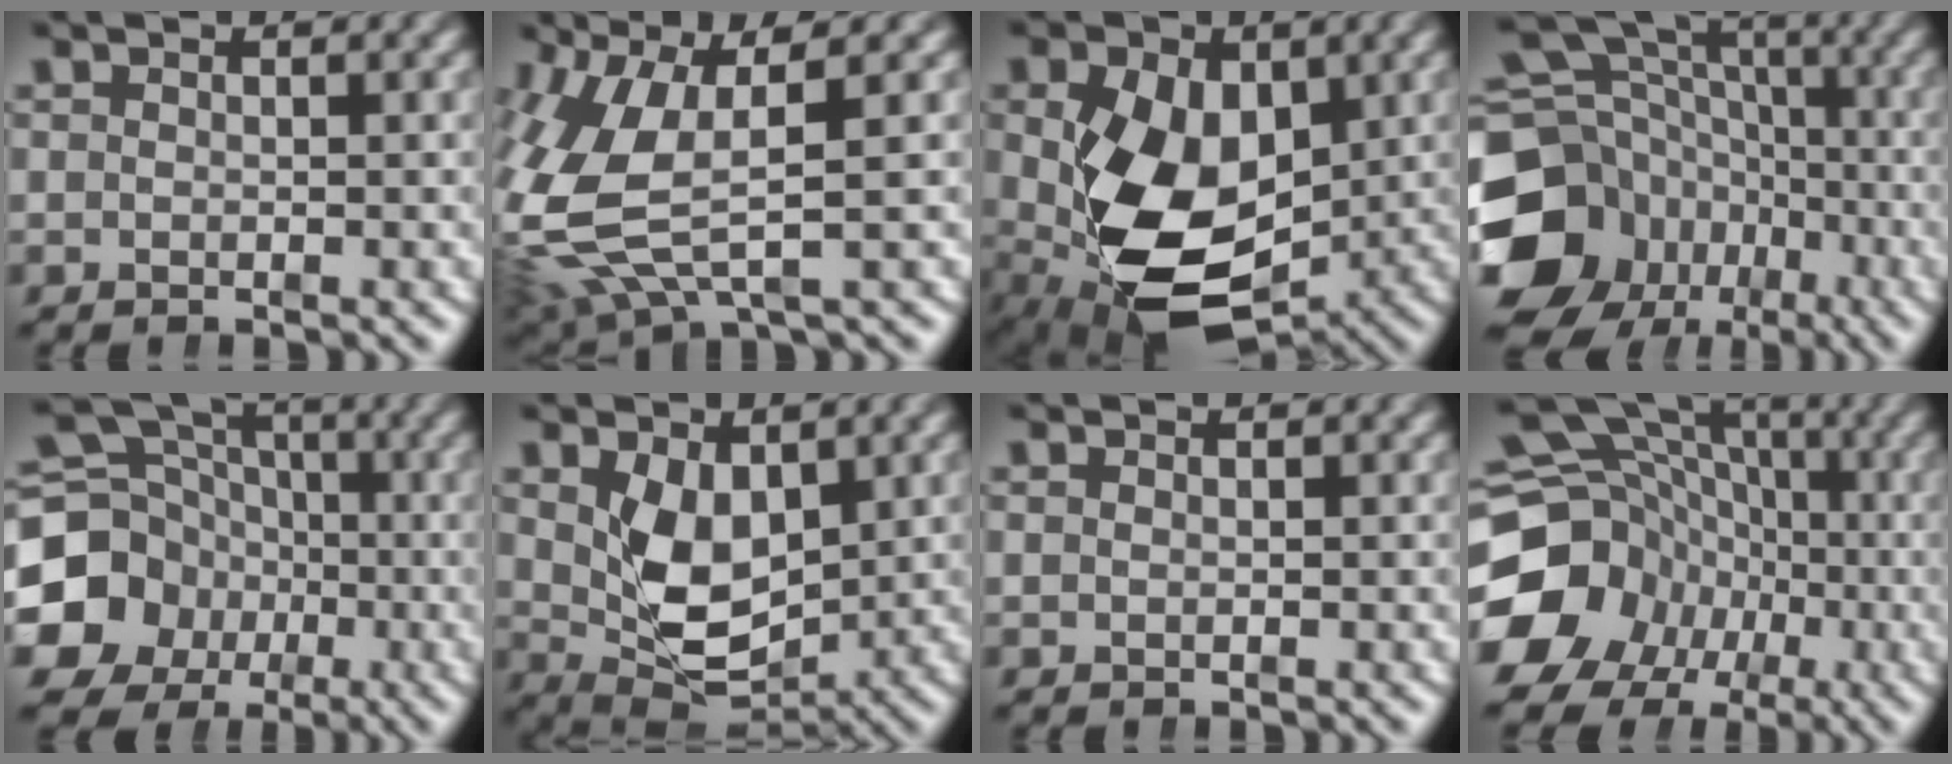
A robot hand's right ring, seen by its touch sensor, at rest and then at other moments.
{"total": 9.1, "force": [-0.3, 5.9, 6.9], "torque": [-0.175, -0.024, 0.009]}
{"total": 12.5, "force": [-2.1, 8.1, 9.3], "torque": [-0.192, -0.063, -0.004]}
{"total": 16.1, "force": [-3.4, 13.6, 7.9], "torque": [-0.144, -0.060, -0.047]}
{"total": 18.4, "force": [-2.5, 16.8, 7.2], "torque": [-0.155, -0.066, -0.046]}
{"total": 6.6, "force": [-0.1, 4.3, 5.0], "torque": [-0.102, -0.038, 0.016]}
{"total": 0.0}
{"total": 17.7, "force": [-1.2, 15.7, 8.1], "torque": [-0.160, -0.046, -0.025]}